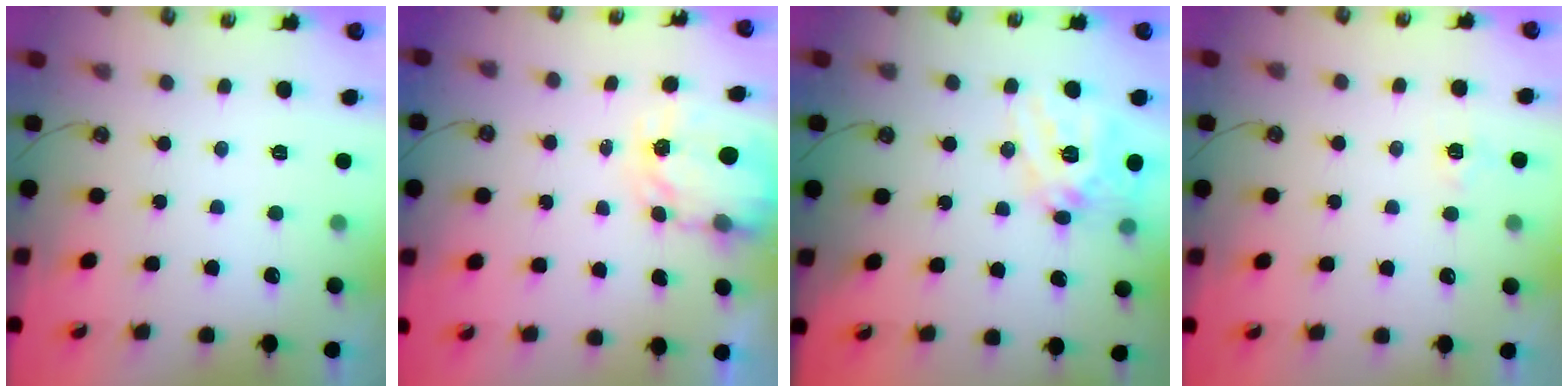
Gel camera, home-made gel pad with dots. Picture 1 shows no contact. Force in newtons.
{"total": 4.0, "press": 3.9, "slide": 0.5}
{"total": 15.5, "press": 15.3, "slide": 2.3}
{"total": 4.3, "press": 4.2, "slide": 0.7}